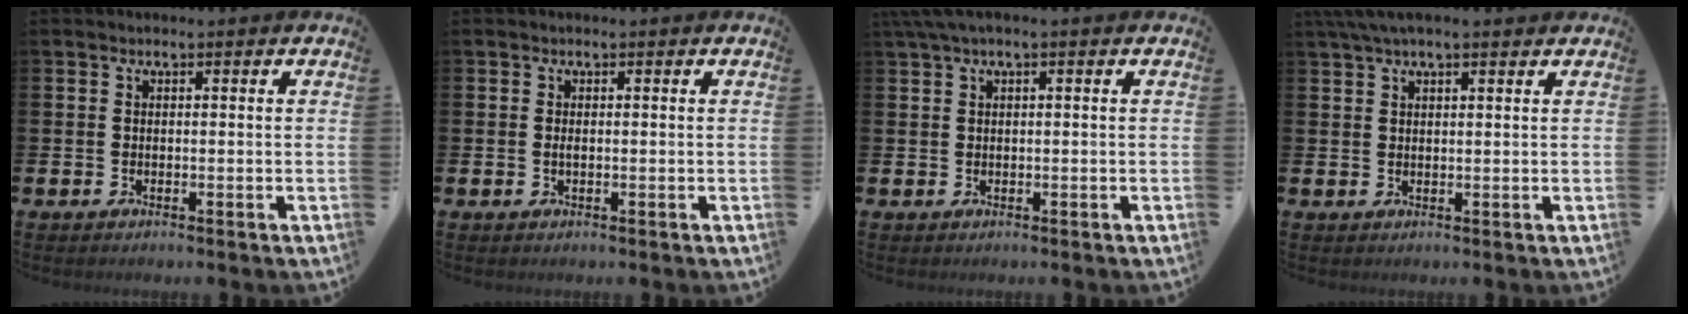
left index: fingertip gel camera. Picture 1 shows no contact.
{"total": 0.6, "force": [0.0, 0.2, 0.6], "torque": [-0.014, 0.002, 0.000]}
{"total": 1.9, "force": [0.8, 0.2, 1.7], "torque": [-0.036, 0.005, 0.016]}
{"total": 3.5, "force": [2.7, 0.8, 2.1], "torque": [-0.042, 0.000, 0.049]}